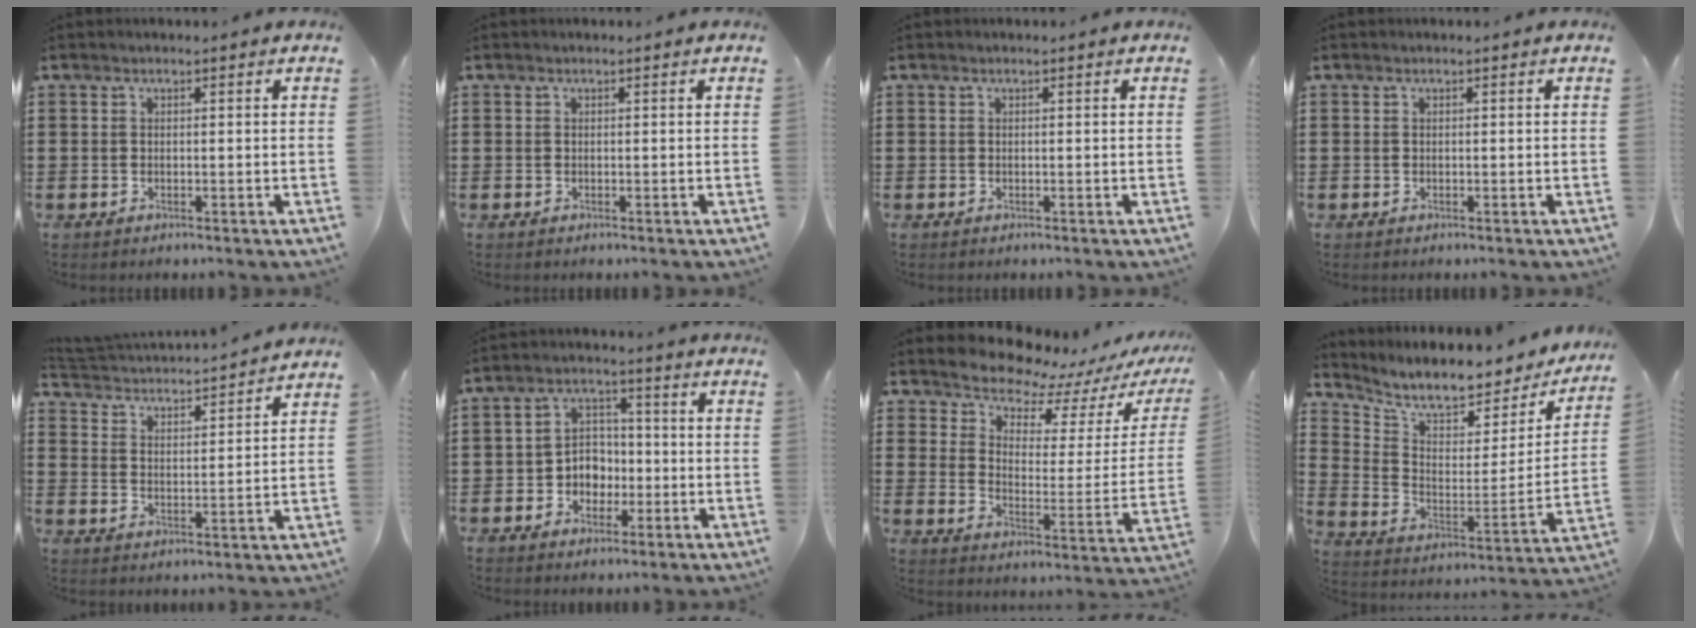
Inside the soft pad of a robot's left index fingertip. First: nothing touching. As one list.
[{"total": 0.0}, {"total": 0.0}, {"total": 0.0}, {"total": 3.4, "force": [3.4, -0.2, 0.4], "torque": [-0.029, -0.030, 0.052]}, {"total": 5.0, "force": [-1.8, 4.3, 1.8], "torque": [-0.045, 0.015, -0.036]}, {"total": 6.1, "force": [5.9, 1.6, 0.6], "torque": [-0.043, -0.054, 0.100]}, {"total": 7.6, "force": [6.7, 1.5, 3.3], "torque": [-0.081, -0.057, 0.107]}]